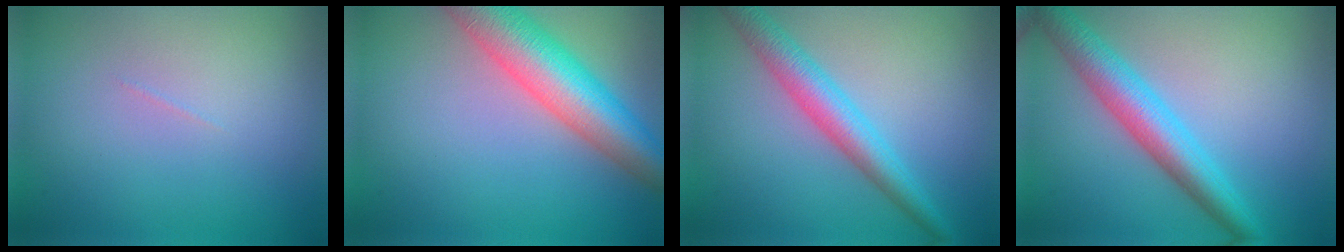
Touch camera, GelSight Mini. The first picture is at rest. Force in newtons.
{"total": 8.7, "press": 8.7, "slide": 0.3}
{"total": 4.3, "press": 4.3, "slide": 0.1}
{"total": 5.5, "press": 5.5, "slide": 0.1}